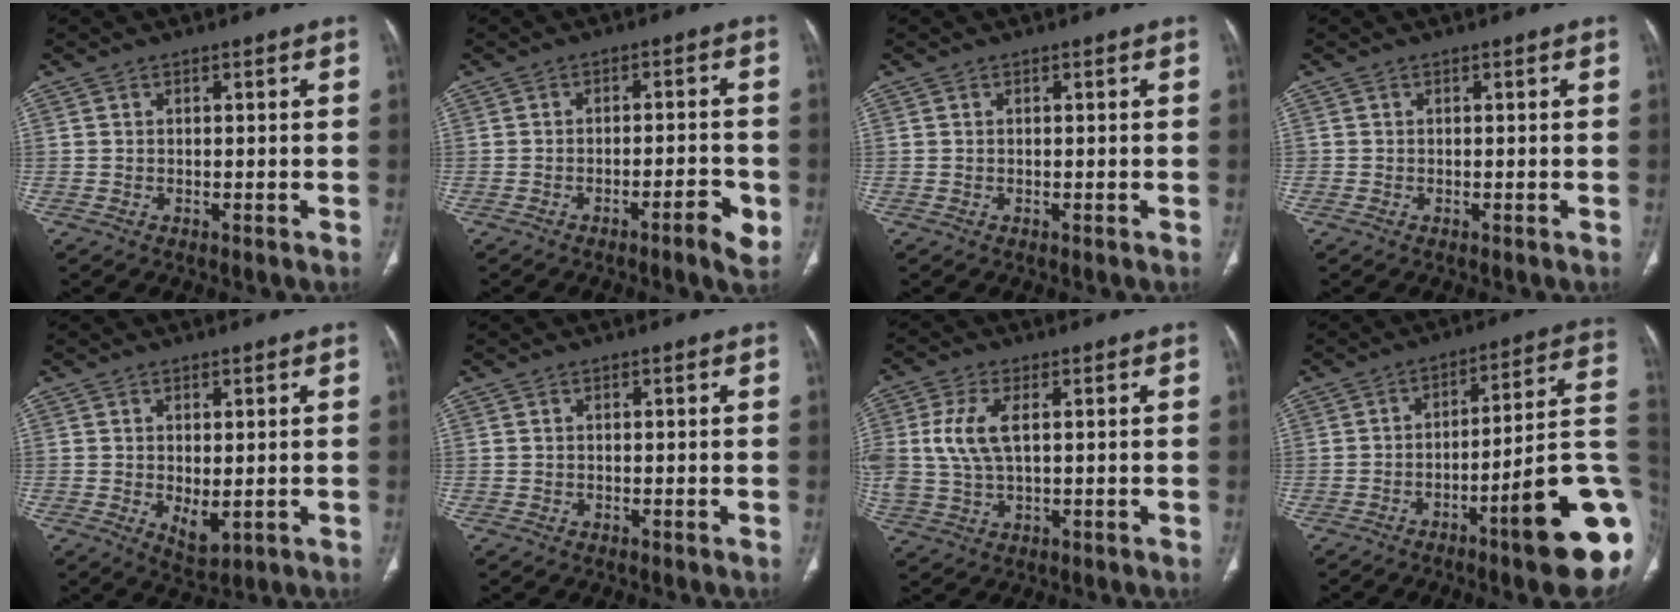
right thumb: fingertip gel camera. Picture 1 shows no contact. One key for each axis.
{"total": 5.2, "fx": -2.3, "fy": 1.0, "fz": 4.5, "tx": -0.066, "ty": 0.014, "tz": -0.031}
{"total": 0.0}
{"total": 0.0}
{"total": 4.4, "fx": -0.5, "fy": 2.3, "fz": 3.8, "tx": -0.056, "ty": -0.015, "tz": 0.005}
{"total": 0.0}
{"total": 8.5, "fx": 1.6, "fy": 4.3, "fz": 7.1, "tx": -0.170, "ty": 0.002, "tz": 0.035}
{"total": 20.5, "fx": -6.9, "fy": 3.0, "fz": 19.1, "tx": -0.192, "ty": 0.037, "tz": -0.095}